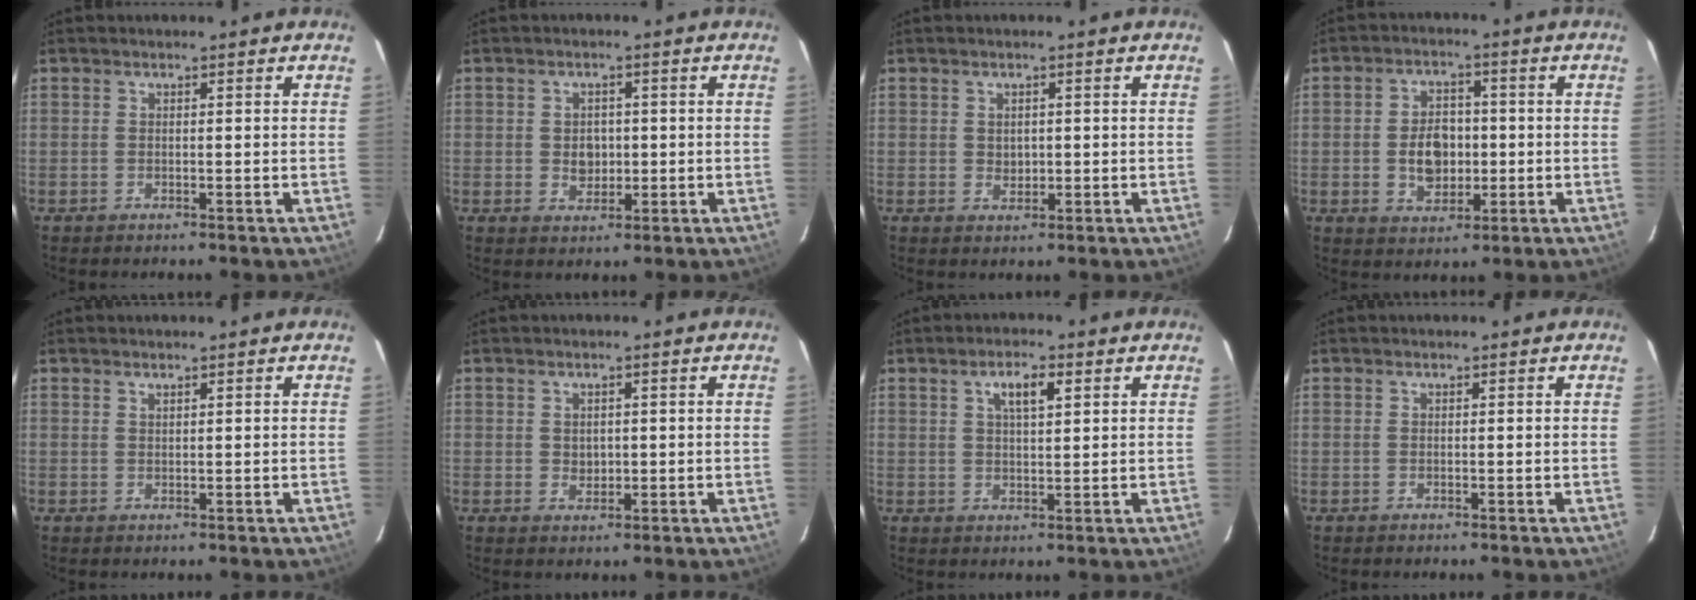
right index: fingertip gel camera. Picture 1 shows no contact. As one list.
[{"total": 3.7, "force": [-0.1, 3.1, 1.9], "torque": [-0.032, 0.004, 0.001]}, {"total": 1.9, "force": [0.2, 1.7, 0.9], "torque": [-0.011, 0.001, 0.005]}, {"total": 7.6, "force": [-0.9, 5.3, 5.4], "torque": [-0.100, 0.013, -0.007]}, {"total": 0.6, "force": [0.6, 0.1, 0.2], "torque": [-0.003, 0.001, 0.011]}, {"total": 2.0, "force": [0.1, 1.8, 0.9], "torque": [-0.013, 0.000, 0.005]}, {"total": 4.6, "force": [2.1, 1.5, 3.8], "torque": [-0.067, 0.009, 0.037]}, {"total": 0.0}]